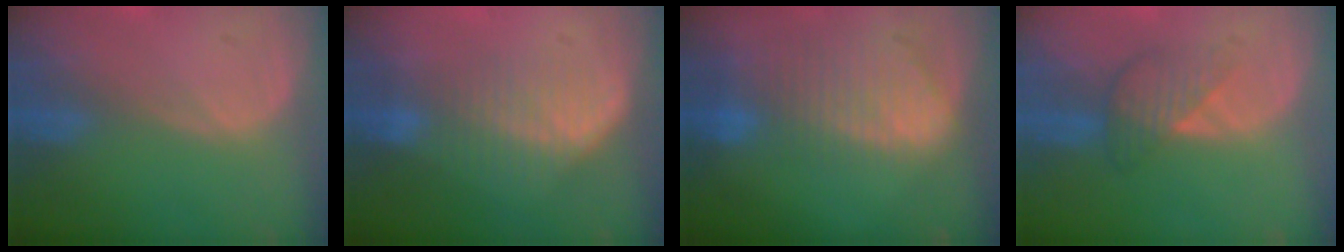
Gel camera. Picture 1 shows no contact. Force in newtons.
{"total": 6.5, "press": 6.0, "slide": 2.4}
{"total": 9.2, "press": 8.1, "slide": 4.4}
{"total": 4.1, "press": 4.1, "slide": 0.0}